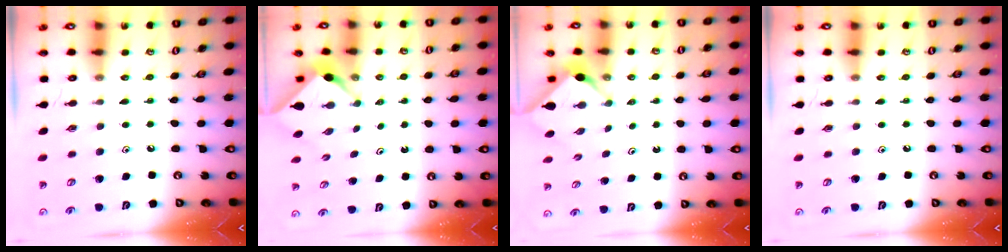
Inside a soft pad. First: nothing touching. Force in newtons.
{"total": 3.1, "press": 3.0, "slide": 0.4}
{"total": 2.9, "press": 2.9, "slide": 0.3}
{"total": 0.0}